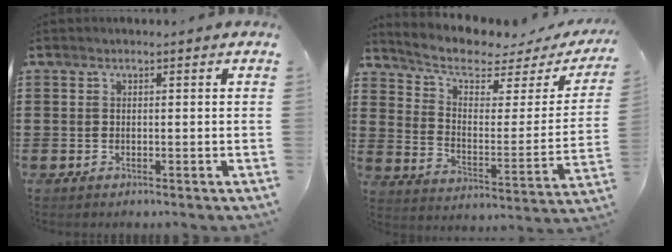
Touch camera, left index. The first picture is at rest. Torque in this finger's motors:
{"motor_torque": [2.14, 0.00, 0.59, 0.10]}